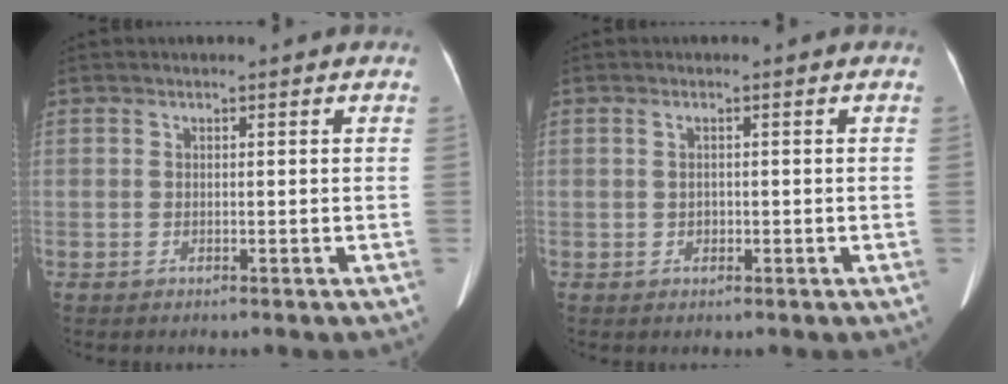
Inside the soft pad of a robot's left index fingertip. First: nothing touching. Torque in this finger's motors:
{"motor_torque": [-0.34, 0.02, 0.02, -0.02]}